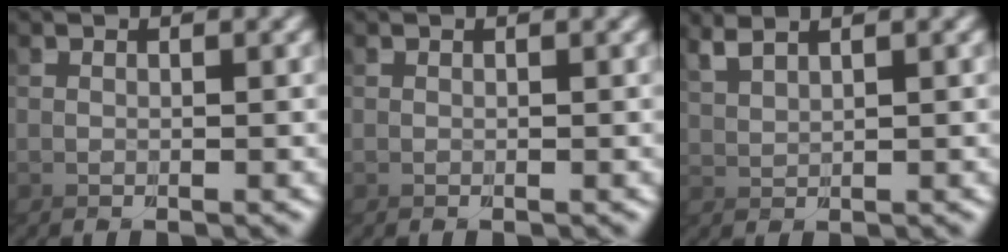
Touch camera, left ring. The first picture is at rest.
{"total": 0.0}
{"total": 2.5, "force": [2.3, 0.7, 0.4], "torque": [-0.036, 0.004, 0.038]}